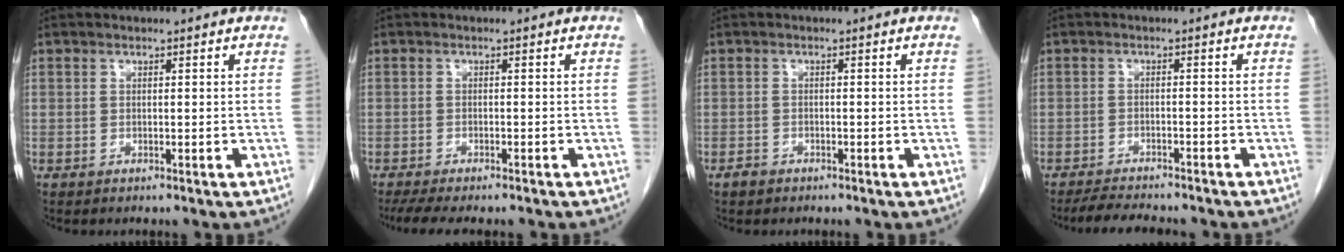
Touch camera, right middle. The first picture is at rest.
{"total": 8.0, "force": [-6.6, 1.6, 4.1], "torque": [-0.061, -0.011, -0.098]}
{"total": 1.3, "force": [-1.0, 0.7, 0.4], "torque": [-0.014, 0.001, -0.017]}
{"total": 6.2, "force": [-5.7, 0.8, 2.4], "torque": [-0.041, -0.016, -0.090]}